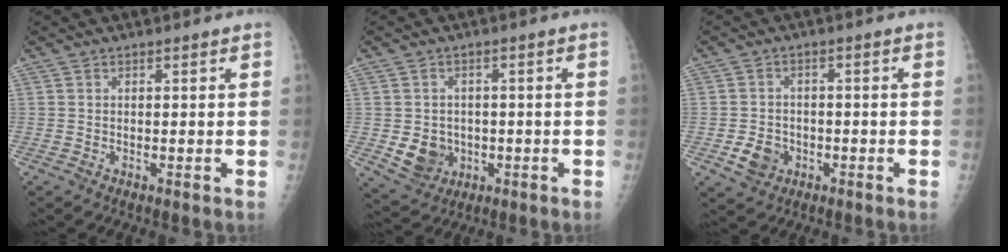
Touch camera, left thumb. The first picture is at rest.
{"total": 6.9, "force": [-1.4, 5.9, 3.2], "torque": [-0.028, 0.007, -0.011]}
{"total": 5.2, "force": [-2.0, 4.2, 2.3], "torque": [-0.029, 0.013, -0.029]}